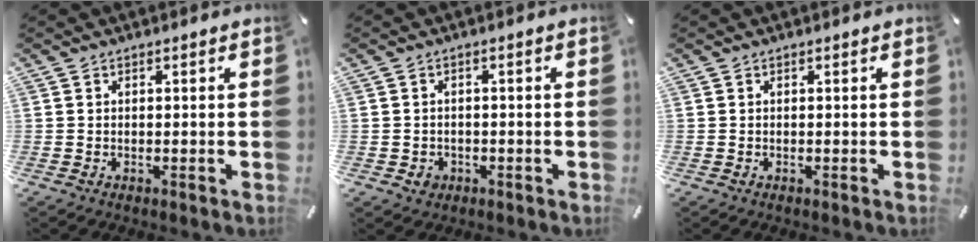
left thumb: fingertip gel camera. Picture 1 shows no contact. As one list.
[{"total": 2.8, "force": [-1.0, 2.4, 1.0], "torque": [-0.011, 0.001, -0.022]}, {"total": 0.0}]